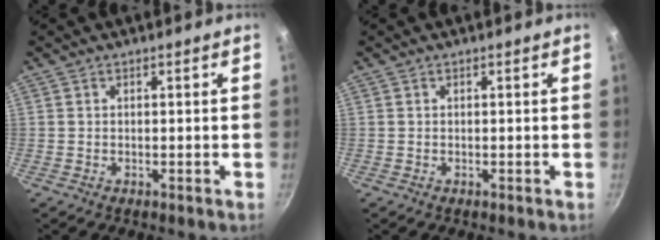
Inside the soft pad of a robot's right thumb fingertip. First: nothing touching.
{"total": 0.0}